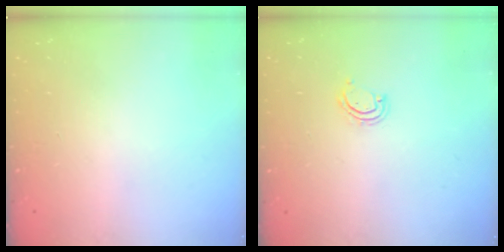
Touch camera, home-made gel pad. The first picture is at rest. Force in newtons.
{"total": 3.7, "press": 3.6, "slide": 0.3}